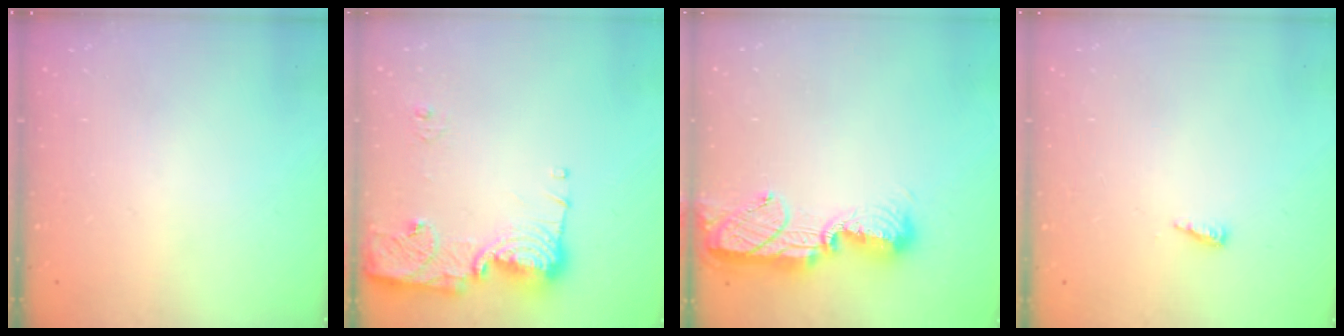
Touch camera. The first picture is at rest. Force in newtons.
{"total": 14.7, "press": 14.6, "slide": 1.6}
{"total": 12.5, "press": 12.4, "slide": 1.0}
{"total": 4.2, "press": 4.1, "slide": 0.4}